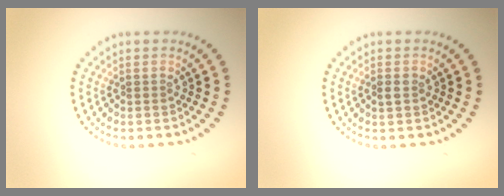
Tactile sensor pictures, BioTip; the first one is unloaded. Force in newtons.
{"total": 1.0, "press": 1.0, "slide": 0.1}